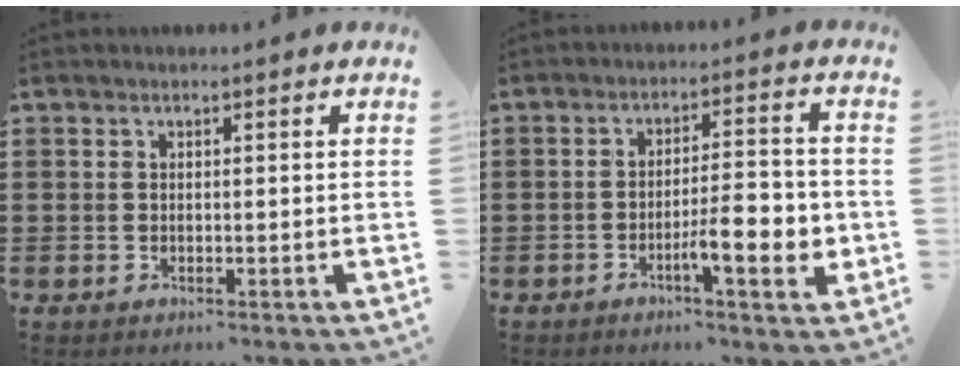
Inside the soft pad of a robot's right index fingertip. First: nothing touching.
{"total": 8.2, "force": [-2.7, 2.0, 7.5], "torque": [-0.101, -0.003, -0.045]}